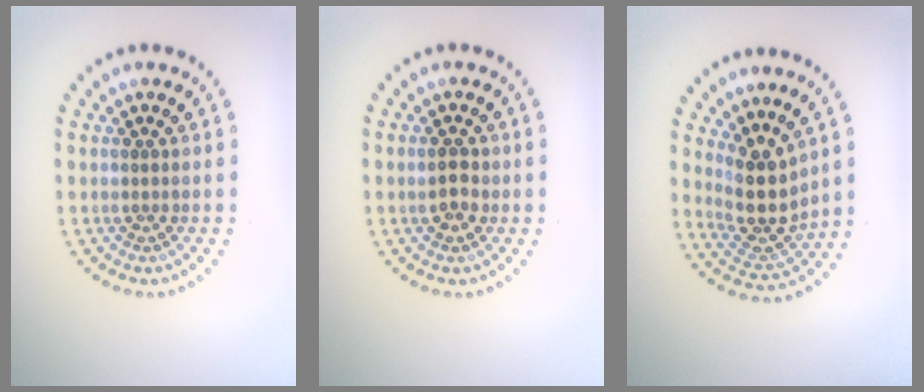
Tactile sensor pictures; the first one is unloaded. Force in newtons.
{"total": 1.9, "press": 1.9, "slide": 0.1}
{"total": 4.2, "press": 3.4, "slide": 2.5}